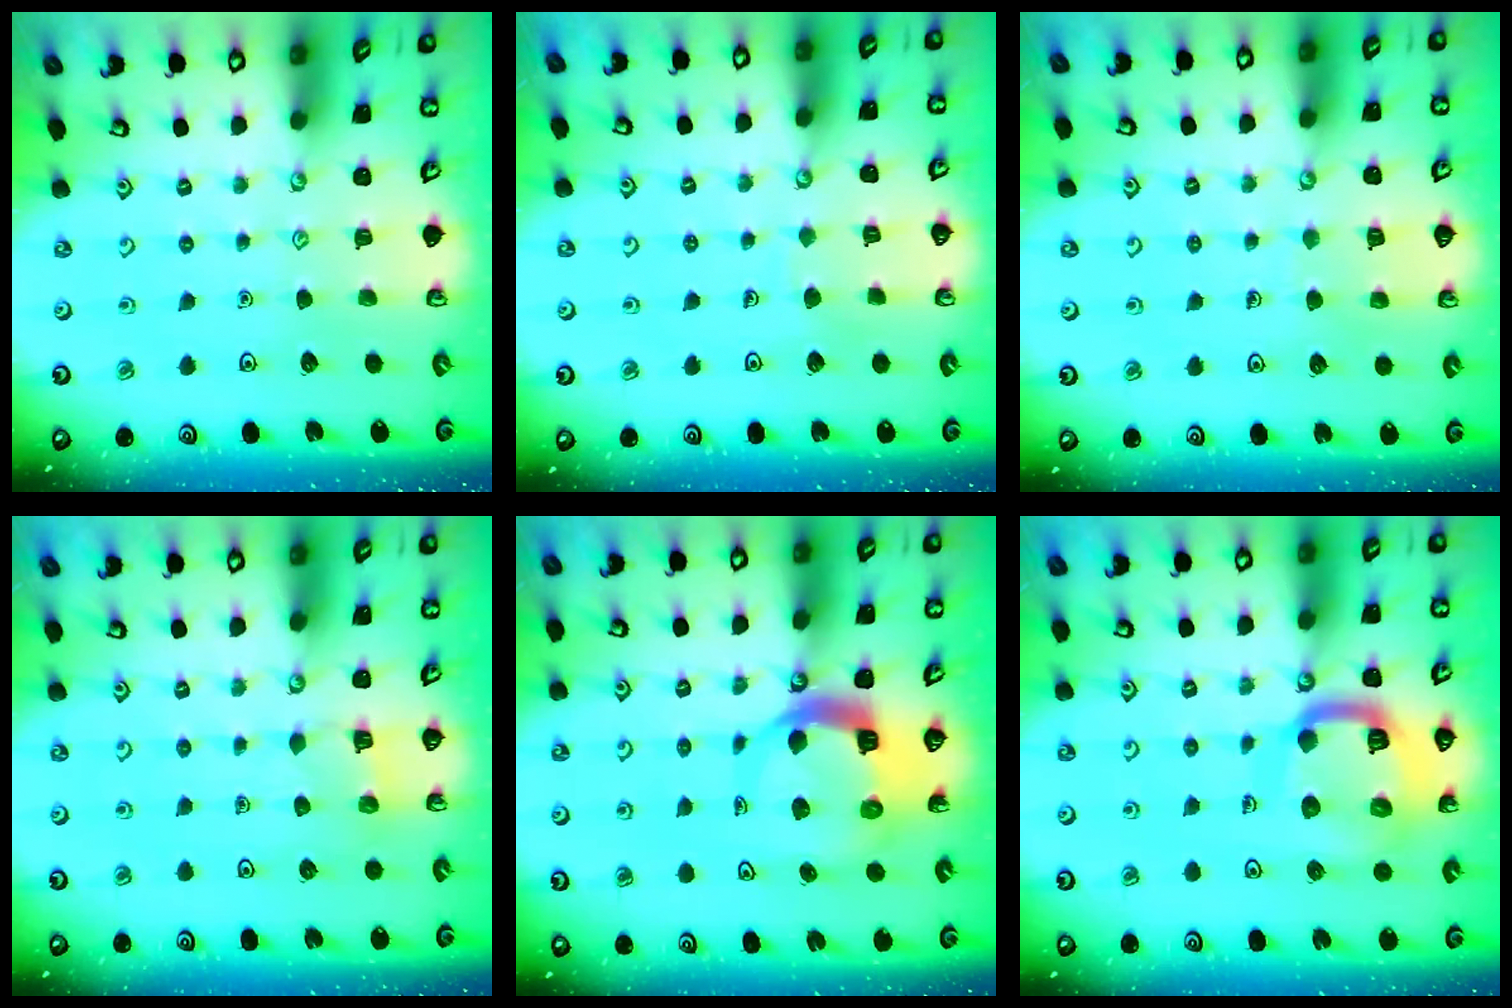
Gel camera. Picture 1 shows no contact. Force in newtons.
{"total": 3.8, "press": 3.8, "slide": 0.3}
{"total": 6.1, "press": 6.1, "slide": 0.4}
{"total": 4.1, "press": 4.1, "slide": 0.4}
{"total": 8.7, "press": 8.6, "slide": 1.2}
{"total": 17.3, "press": 17.2, "slide": 1.8}